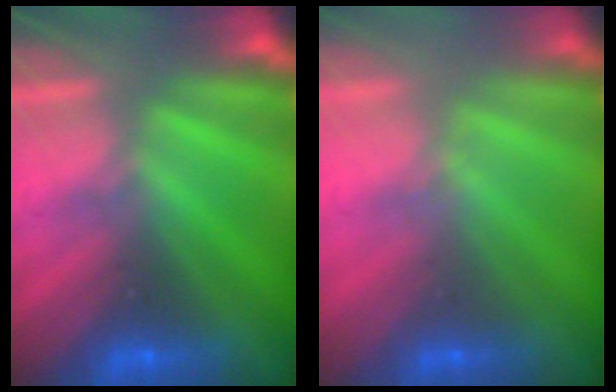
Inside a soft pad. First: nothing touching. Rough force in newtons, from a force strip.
{"total": 2.1}